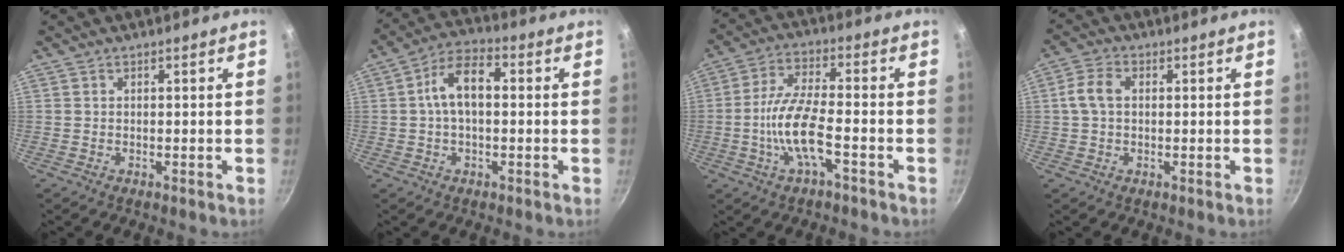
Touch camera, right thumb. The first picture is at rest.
{"total": 9.0, "force": [0.7, 5.0, 7.5], "torque": [-0.138, 0.028, 0.005]}
{"total": 10.5, "force": [-3.0, 3.4, 9.5], "torque": [-0.200, 0.030, -0.057]}
{"total": 5.0, "force": [0.6, 3.4, 3.7], "torque": [-0.079, 0.014, 0.007]}